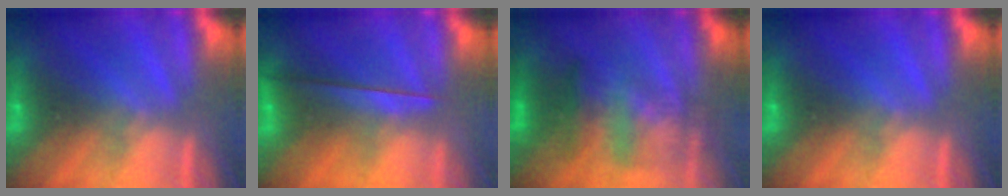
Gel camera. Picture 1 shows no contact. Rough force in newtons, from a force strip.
{"total": 2.5}
{"total": 4.1}
{"total": 0.0}